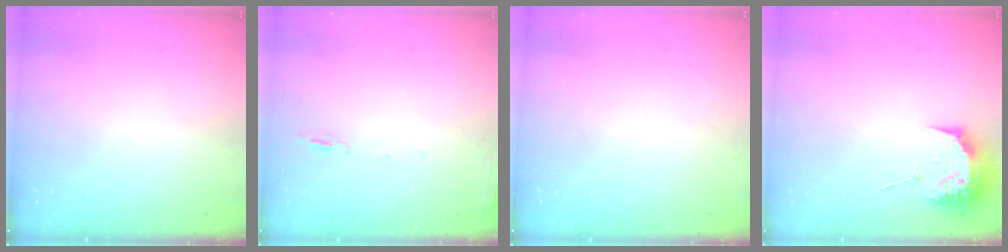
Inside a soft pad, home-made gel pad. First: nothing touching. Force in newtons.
{"total": 6.8, "press": 6.8, "slide": 0.7}
{"total": 0.0}
{"total": 12.4, "press": 12.4, "slide": 0.1}